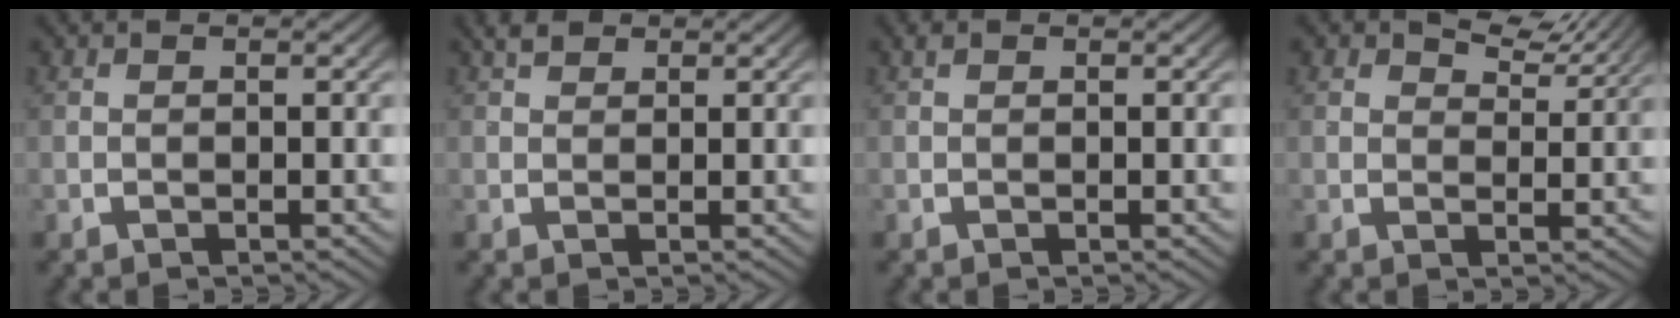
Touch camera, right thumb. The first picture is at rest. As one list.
[{"total": 2.0, "force": [1.7, 0.7, 0.8], "torque": [-0.006, 0.005, 0.029]}, {"total": 0.5, "force": [0.4, 0.2, 0.2], "torque": [-0.004, 0.003, 0.008]}, {"total": 4.1, "force": [3.3, 1.6, 1.8], "torque": [-0.013, 0.015, 0.045]}]